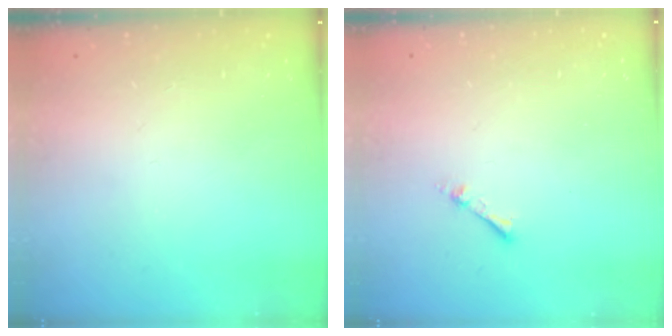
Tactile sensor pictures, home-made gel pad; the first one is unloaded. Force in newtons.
{"total": 1.9, "press": 1.9, "slide": 0.3}